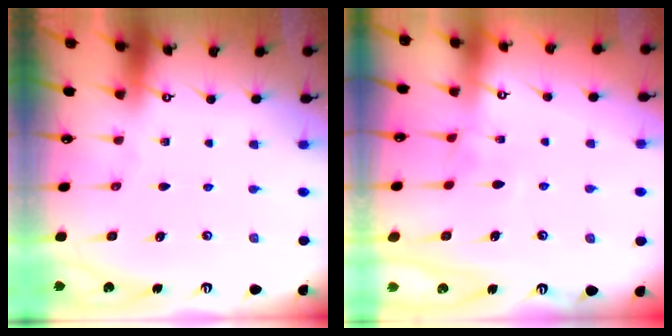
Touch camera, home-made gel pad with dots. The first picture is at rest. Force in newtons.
{"total": 4.5, "press": 4.5, "slide": 0.1}